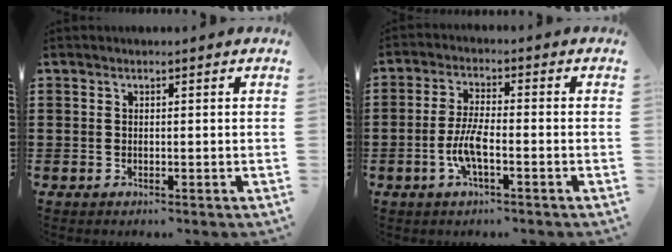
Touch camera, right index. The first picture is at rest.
{"total": 5.3, "force": [-2.0, 1.3, 4.7], "torque": [-0.115, -0.009, -0.046]}